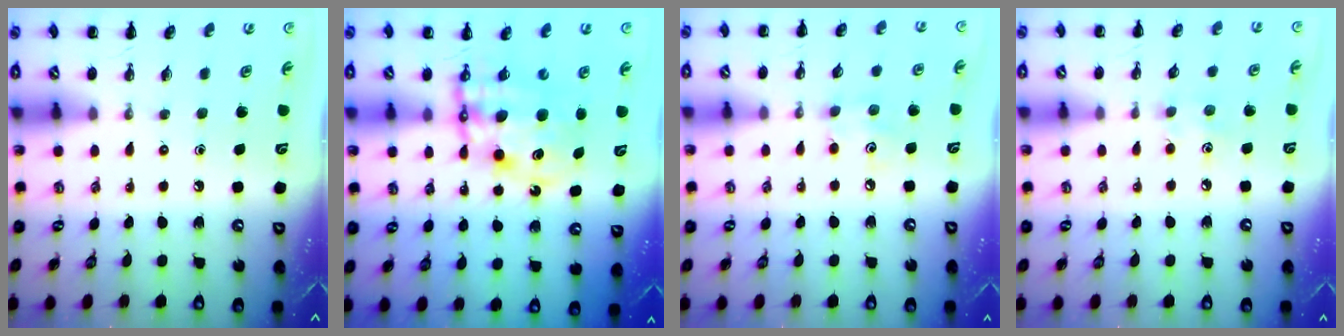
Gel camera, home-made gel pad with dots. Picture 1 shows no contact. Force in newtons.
{"total": 10.8, "press": 10.4, "slide": 2.8}
{"total": 4.4, "press": 4.3, "slide": 1.0}
{"total": 4.5, "press": 4.4, "slide": 1.2}